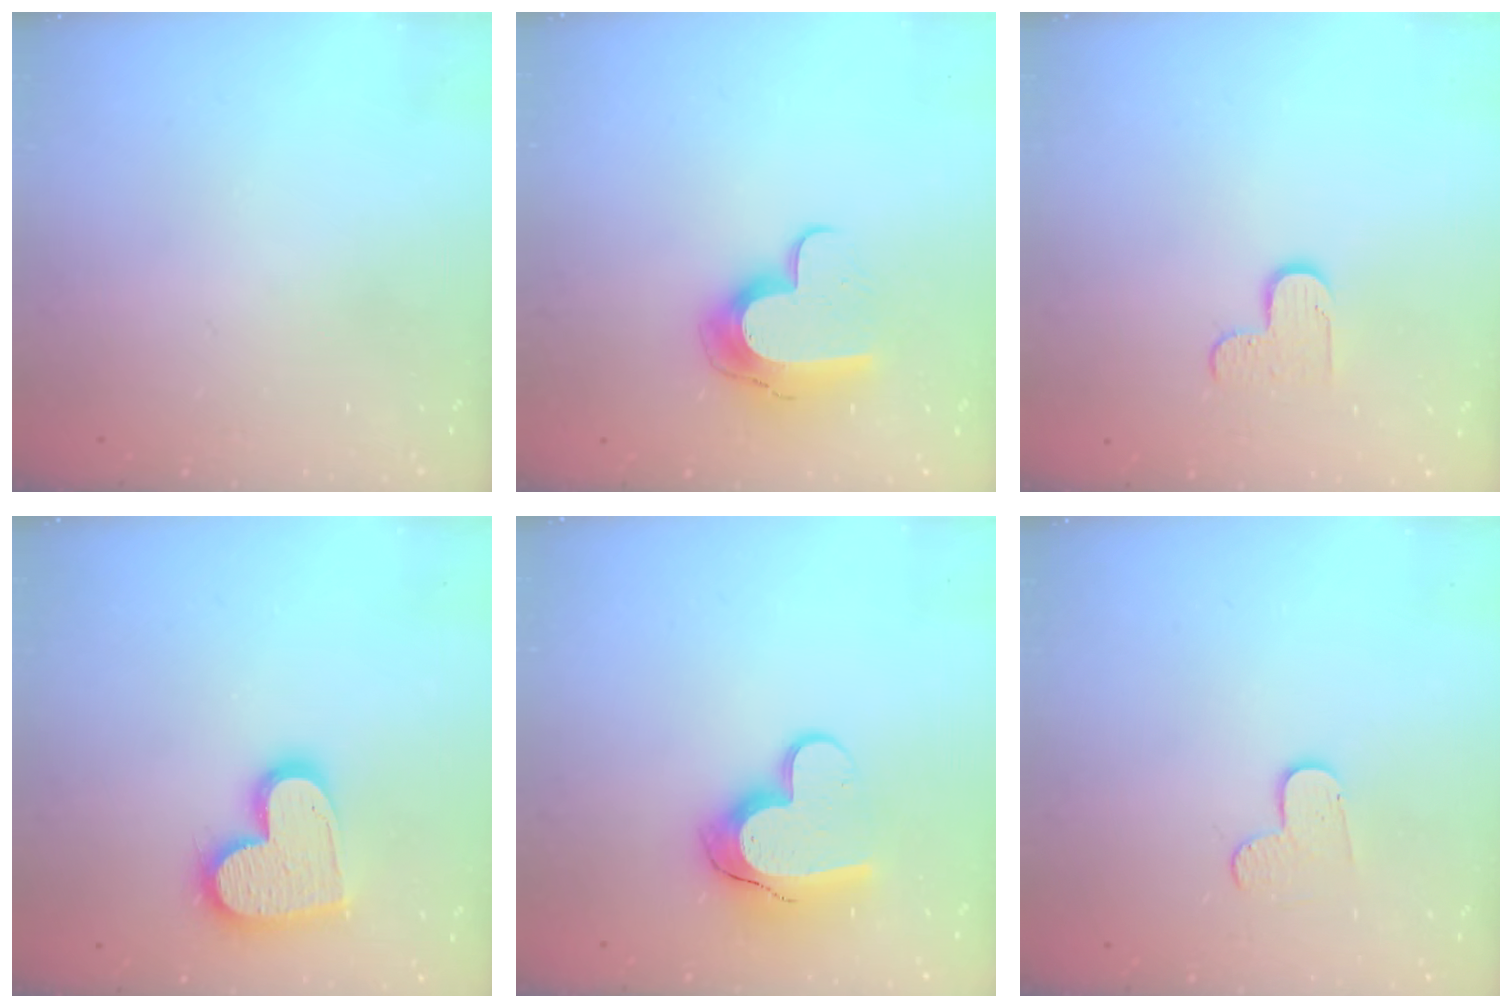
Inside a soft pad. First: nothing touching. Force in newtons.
{"total": 12.1, "press": 12.0, "slide": 0.9}
{"total": 5.7, "press": 5.7, "slide": 0.4}
{"total": 16.9, "press": 16.9, "slide": 1.5}
{"total": 12.4, "press": 12.3, "slide": 1.1}
{"total": 4.1, "press": 4.1, "slide": 0.3}